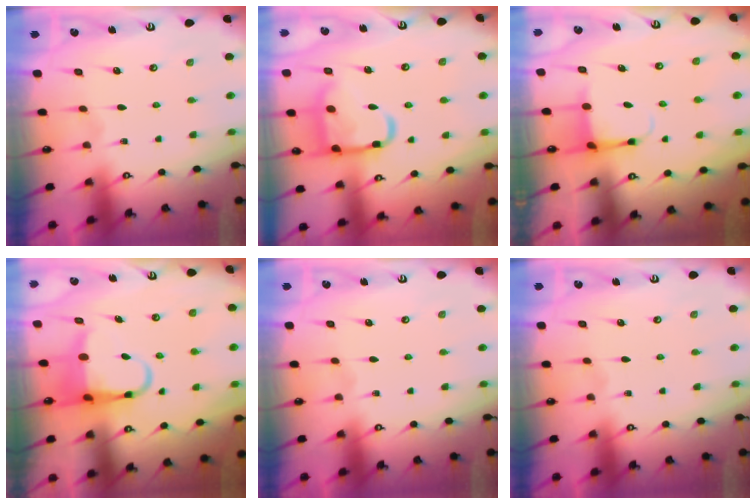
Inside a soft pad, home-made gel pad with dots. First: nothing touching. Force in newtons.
{"total": 16.7, "press": 16.7, "slide": 1.6}
{"total": 3.8, "press": 3.6, "slide": 1.2}
{"total": 6.6, "press": 6.4, "slide": 1.6}
{"total": 0.0}
{"total": 0.0}